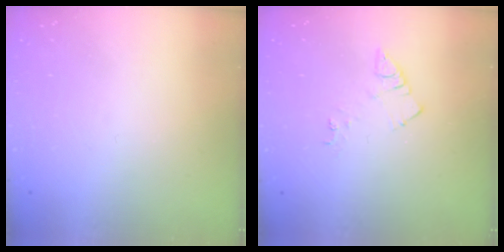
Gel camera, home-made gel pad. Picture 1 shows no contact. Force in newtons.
{"total": 6.2, "press": 6.2, "slide": 0.6}